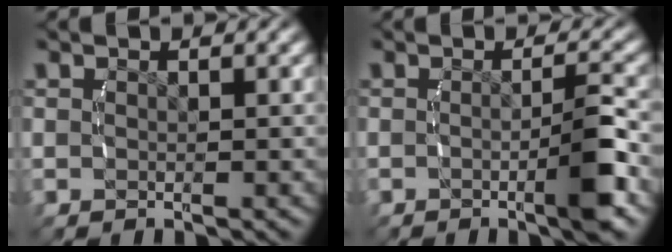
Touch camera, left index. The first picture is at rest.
{"total": 3.6, "force": [-1.2, 0.2, 3.4], "torque": [-0.048, 0.001, -0.022]}